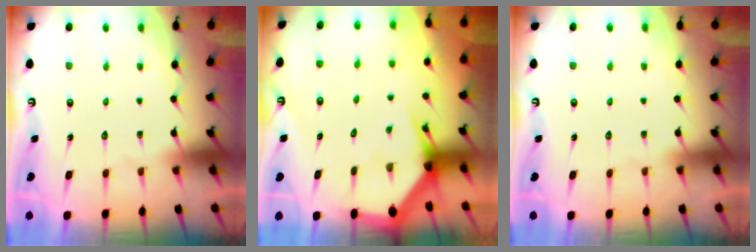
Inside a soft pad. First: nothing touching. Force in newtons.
{"total": 3.0, "press": 3.0, "slide": 0.1}
{"total": 0.0}